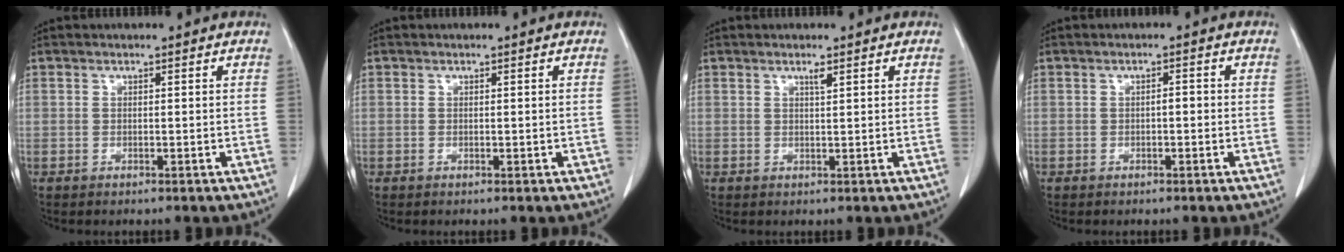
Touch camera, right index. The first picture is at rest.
{"total": 0.7, "force": [-0.1, 0.4, 0.5], "torque": [-0.008, 0.001, 0.001]}
{"total": 1.0, "force": [0.7, -0.1, 0.8], "torque": [-0.015, -0.003, 0.013]}
{"total": 1.1, "force": [-0.2, 0.4, 1.0], "torque": [-0.014, 0.004, -0.004]}